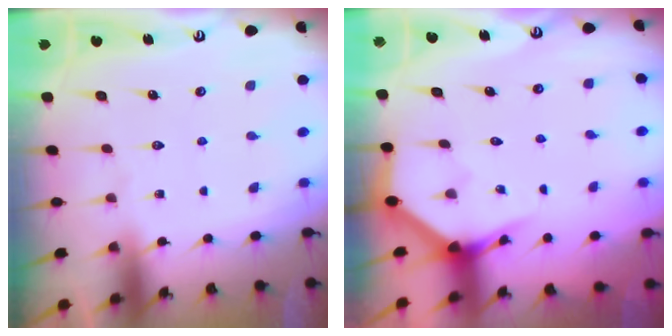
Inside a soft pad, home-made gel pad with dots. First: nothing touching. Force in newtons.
{"total": 3.7, "press": 3.7, "slide": 0.4}